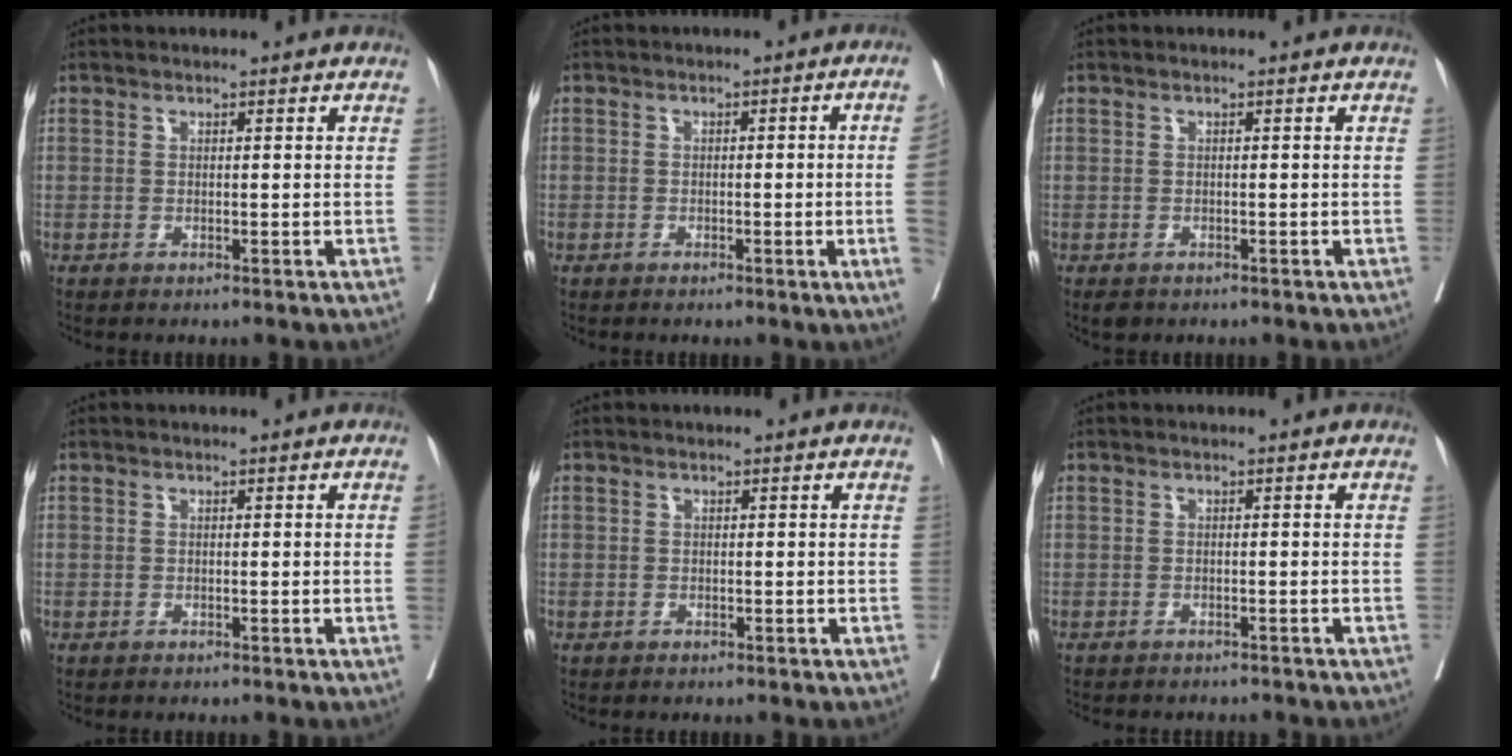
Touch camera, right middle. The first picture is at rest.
{"total": 5.1, "force": [-0.9, -1.1, 4.9], "torque": [-0.056, 0.001, -0.010]}
{"total": 1.5, "force": [-1.1, 1.0, 0.5], "torque": [-0.010, -0.001, -0.012]}
{"total": 0.0}
{"total": 0.6, "force": [-0.2, 0.5, -0.1], "torque": [0.002, 0.007, -0.004]}
{"total": 5.1, "force": [-4.5, 1.9, 1.5], "torque": [-0.019, -0.002, -0.056]}